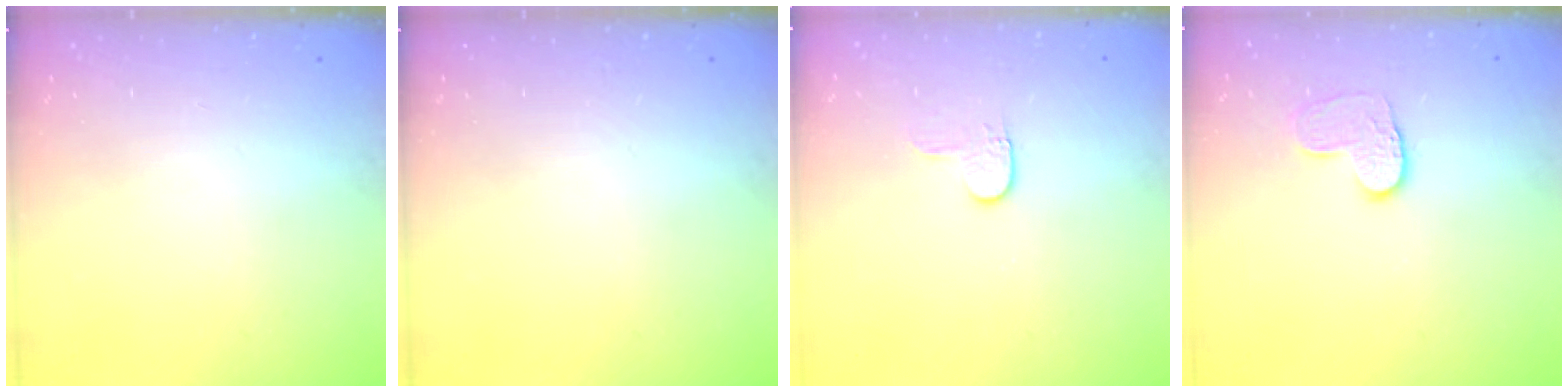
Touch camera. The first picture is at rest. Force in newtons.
{"total": 0.0}
{"total": 3.9, "press": 3.9, "slide": 0.5}
{"total": 7.6, "press": 7.6, "slide": 0.4}